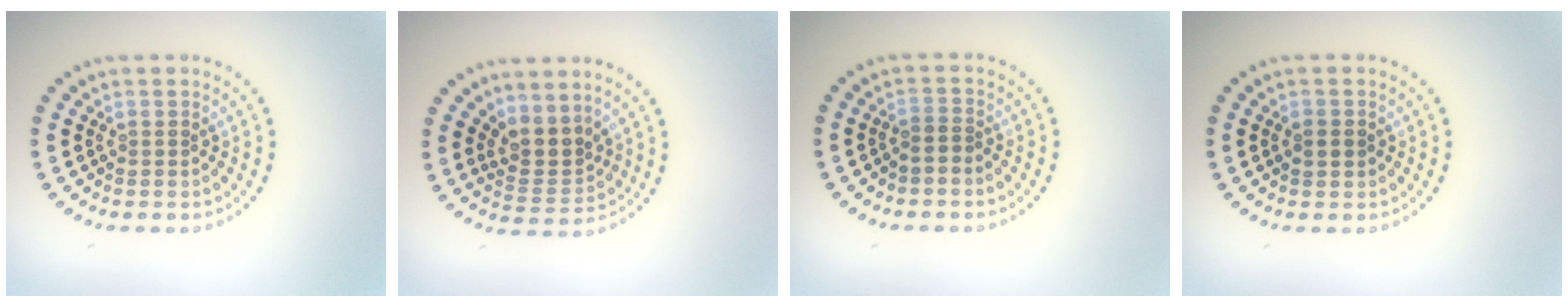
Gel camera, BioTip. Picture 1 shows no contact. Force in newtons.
{"total": 2.8, "press": 2.1, "slide": 1.9}
{"total": 0.8, "press": 0.6, "slide": 0.5}
{"total": 1.3, "press": 1.3, "slide": 0.3}